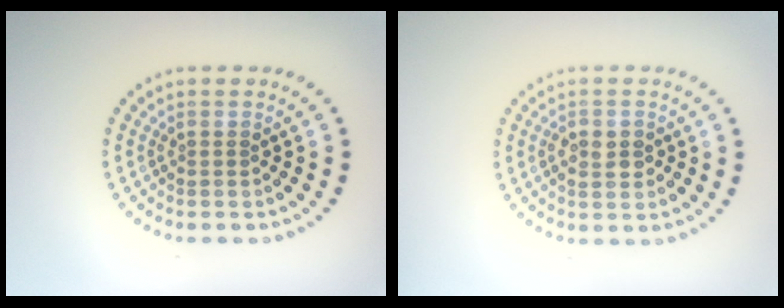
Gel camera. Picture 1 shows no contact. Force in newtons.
{"total": 2.2, "press": 2.2, "slide": 0.3}